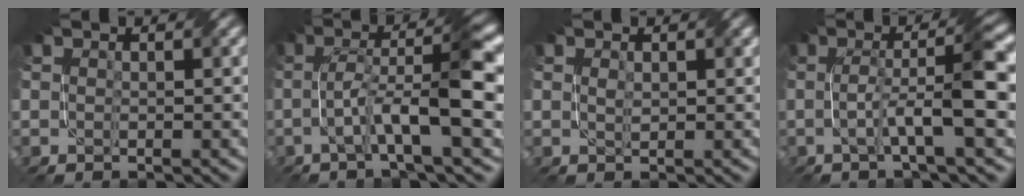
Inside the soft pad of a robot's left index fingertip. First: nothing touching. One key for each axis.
{"total": 7.7, "fx": -1.0, "fy": 1.2, "fz": 7.5, "tx": -0.137, "ty": 0.022, "tz": -0.022}
{"total": 0.9, "fx": 0.4, "fy": 0.5, "fz": 0.6, "tx": -0.013, "ty": -0.001, "tz": 0.011}
{"total": 6.4, "fx": -0.5, "fy": 0.8, "fz": 6.4, "tx": -0.113, "ty": 0.015, "tz": -0.012}